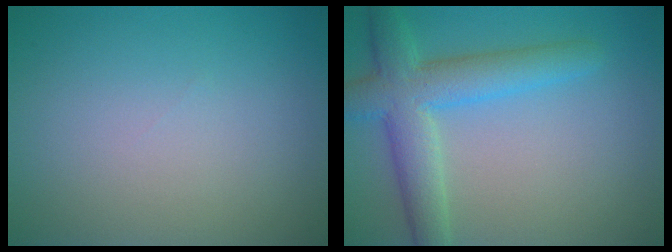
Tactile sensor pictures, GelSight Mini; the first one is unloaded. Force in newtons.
{"total": 5.7, "press": 5.7, "slide": 0.2}